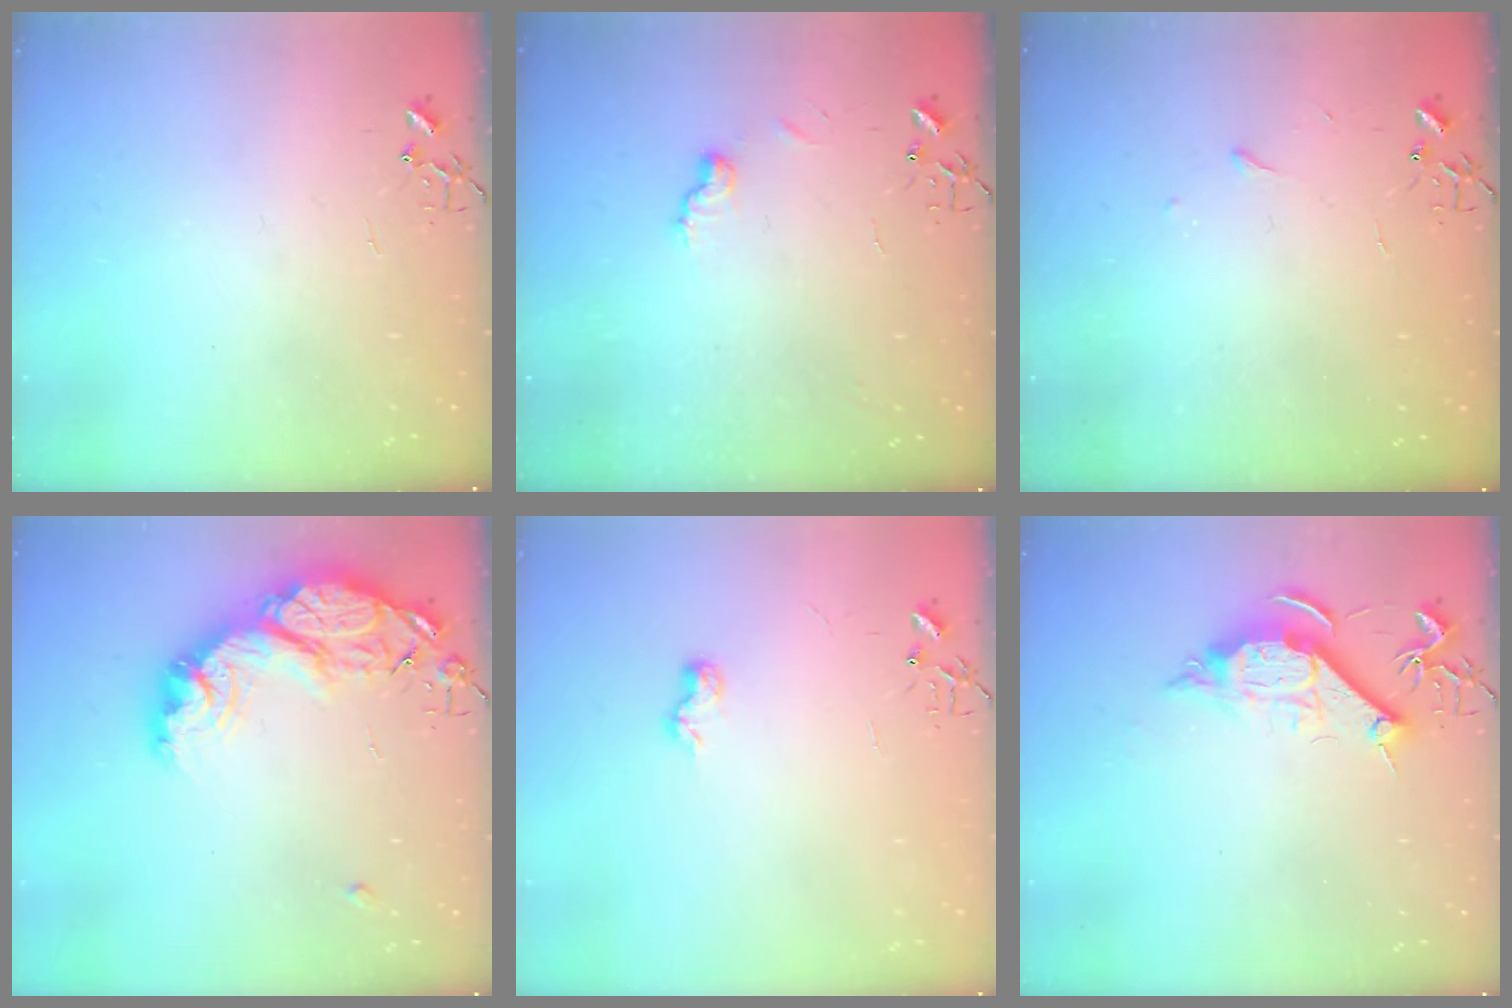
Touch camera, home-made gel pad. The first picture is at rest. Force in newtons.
{"total": 6.7, "press": 6.6, "slide": 0.7}
{"total": 3.3, "press": 3.3, "slide": 0.5}
{"total": 20.5, "press": 20.5, "slide": 1.5}
{"total": 6.3, "press": 6.3, "slide": 0.8}
{"total": 10.1, "press": 10.0, "slide": 0.8}